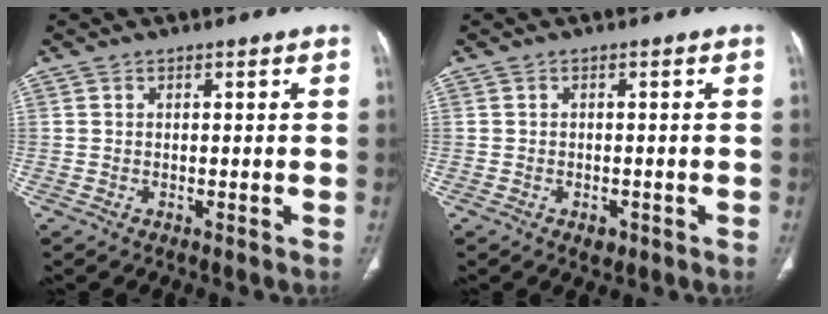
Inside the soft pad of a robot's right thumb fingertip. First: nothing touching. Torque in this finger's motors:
{"motor_torque": [2.34, 1.19, 0.60, -0.17, -0.01]}